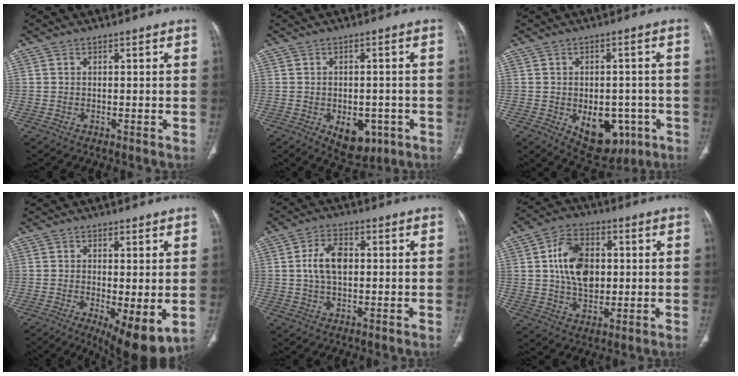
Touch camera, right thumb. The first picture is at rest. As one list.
[{"total": 7.6, "force": [-2.8, 4.9, 5.2], "torque": [-0.046, 0.007, -0.022]}, {"total": 11.7, "force": [-3.9, 7.5, 8.1], "torque": [-0.077, 0.013, -0.033]}, {"total": 9.4, "force": [-2.2, 3.0, 8.7], "torque": [-0.132, -0.025, -0.025]}, {"total": 6.7, "force": [0.6, 4.0, 5.4], "torque": [-0.101, 0.009, 0.008]}, {"total": 12.4, "force": [1.8, 8.3, 9.0], "torque": [-0.135, 0.001, 0.033]}]